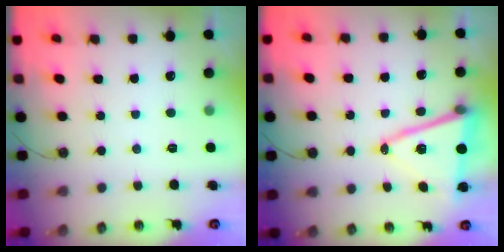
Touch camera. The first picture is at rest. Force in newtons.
{"total": 14.3, "press": 13.8, "slide": 3.7}